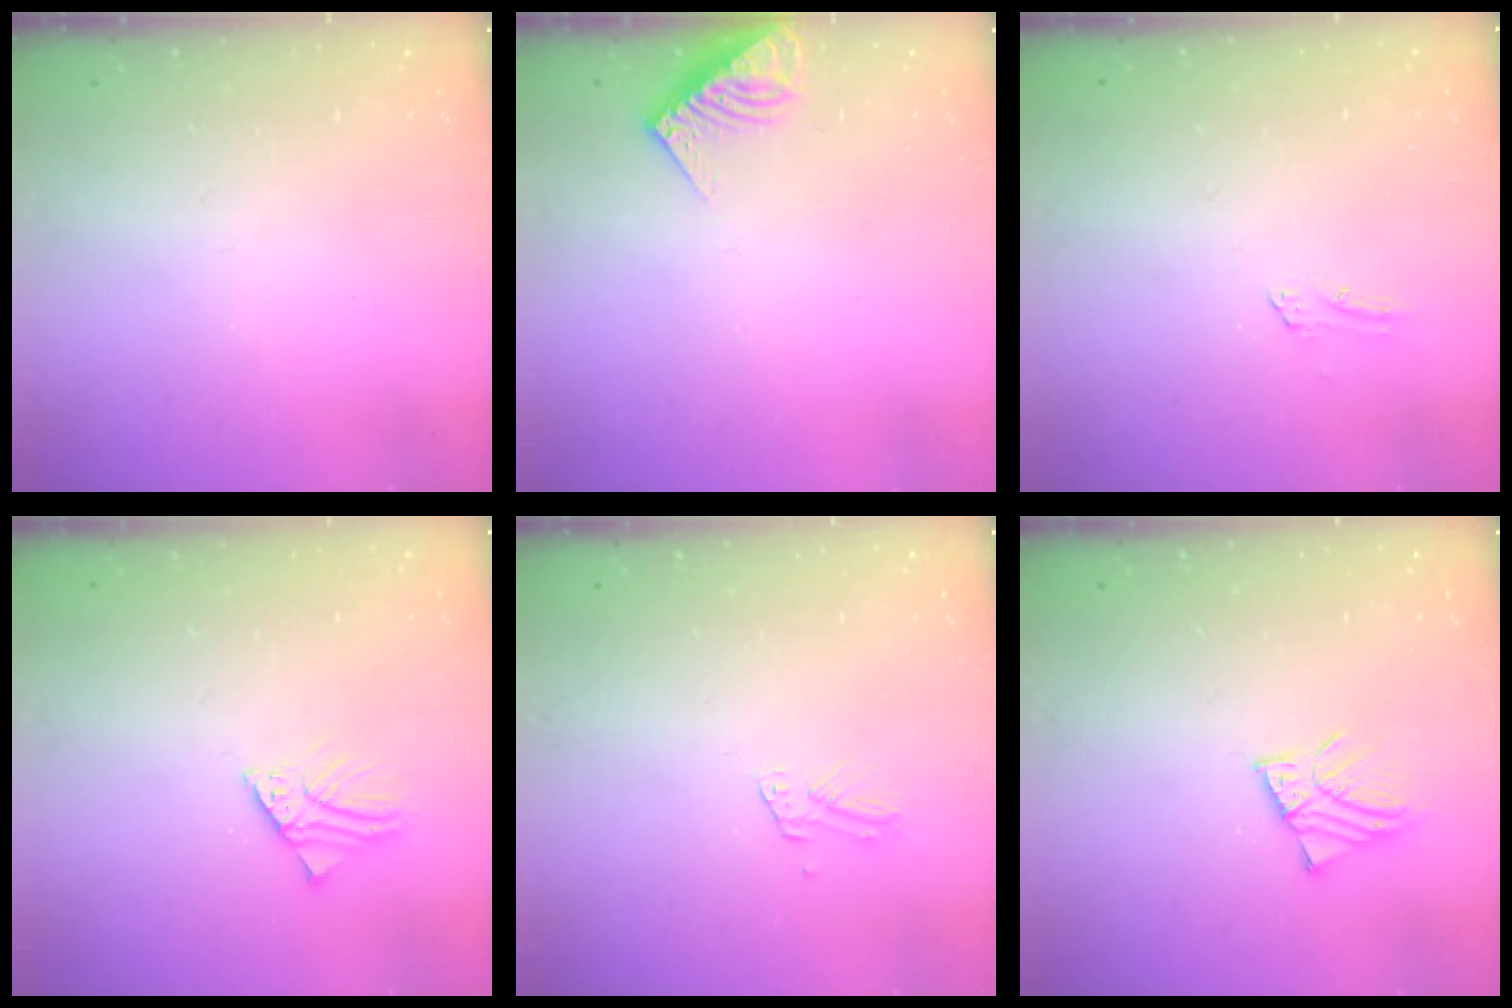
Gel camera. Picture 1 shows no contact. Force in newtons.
{"total": 8.7, "press": 8.6, "slide": 1.0}
{"total": 1.5, "press": 1.4, "slide": 0.1}
{"total": 2.6, "press": 2.6, "slide": 0.4}
{"total": 2.7, "press": 2.7, "slide": 0.1}
{"total": 3.0, "press": 3.0, "slide": 0.5}